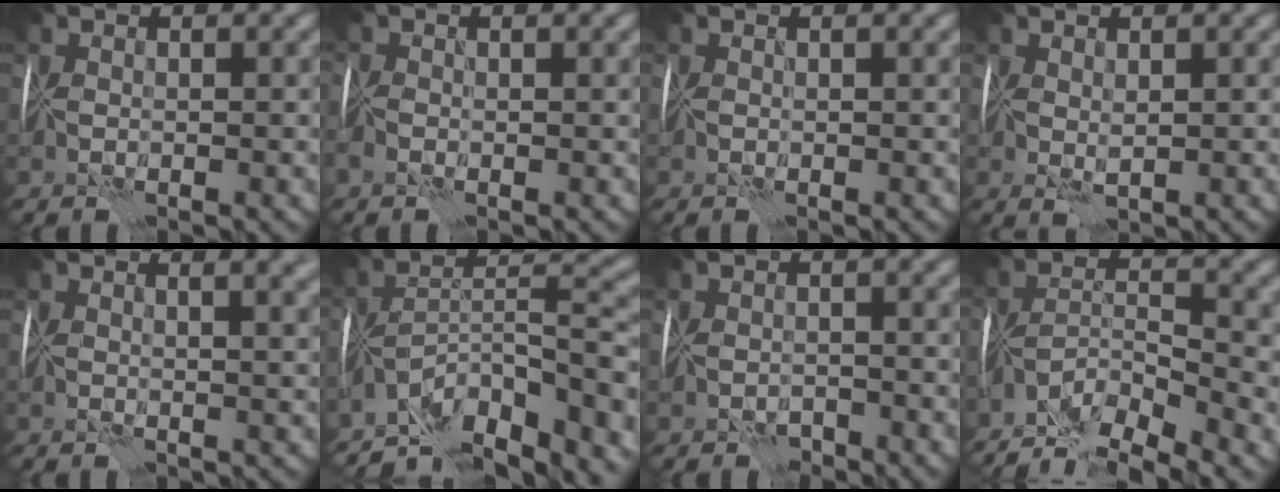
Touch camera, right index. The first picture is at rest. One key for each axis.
{"total": 1.4, "fx": -0.9, "fy": 0.6, "fz": 0.9, "tx": -0.023, "ty": -0.004, "tz": -0.022}
{"total": 1.2, "fx": -0.3, "fy": -1.0, "fz": -0.5, "tx": 0.015, "ty": -0.004, "tz": -0.005}
{"total": 0.7, "fx": 0.4, "fy": 0.0, "fz": 0.6, "tx": -0.013, "ty": -0.006, "tz": 0.011}
{"total": 3.5, "fx": 2.0, "fy": 0.8, "fz": 2.7, "tx": -0.023, "ty": 0.000, "tz": 0.033}
{"total": 11.3, "fx": -9.4, "fy": 2.1, "fz": 5.8, "tx": -0.063, "ty": 0.003, "tz": -0.163}
{"total": 2.3, "fx": -2.1, "fy": 0.9, "fz": 0.4, "tx": -0.002, "ty": -0.007, "tz": -0.036}
{"total": 6.9, "fx": -5.9, "fy": 0.2, "fz": 3.4, "tx": -0.039, "ty": -0.008, "tz": -0.112}